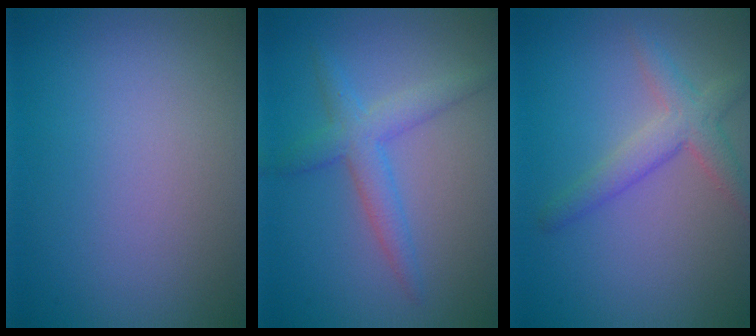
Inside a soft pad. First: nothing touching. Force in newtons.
{"total": 3.2, "press": 3.2, "slide": 0.1}
{"total": 3.2, "press": 3.2, "slide": 0.1}